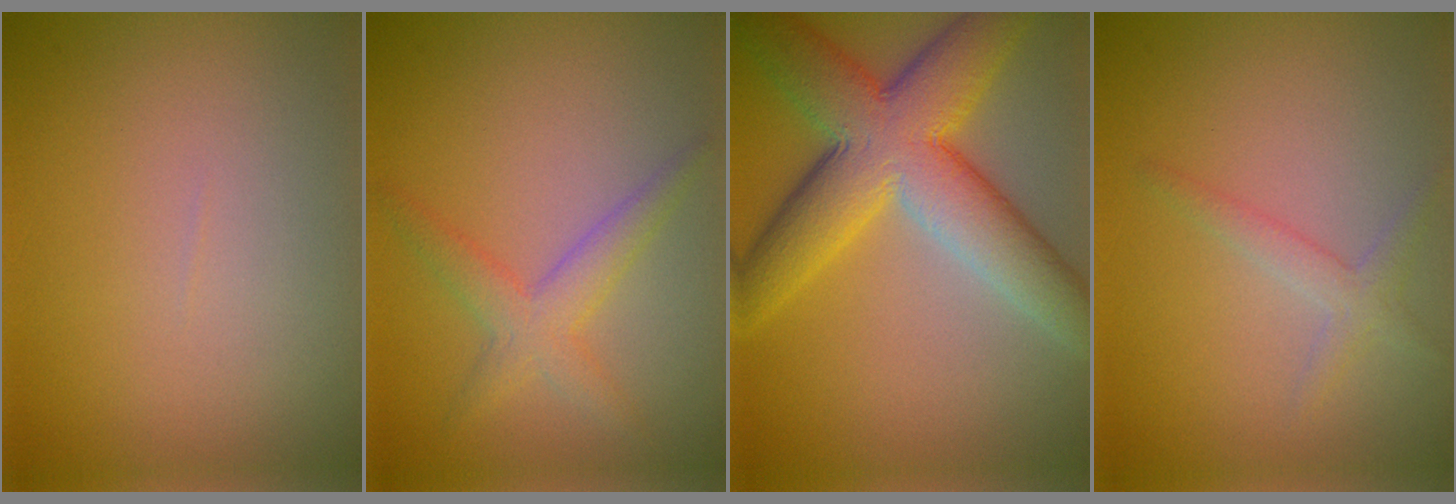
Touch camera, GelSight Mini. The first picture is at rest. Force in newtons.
{"total": 2.9, "press": 2.9, "slide": 0.1}
{"total": 10.3, "press": 10.3, "slide": 0.1}
{"total": 1.8, "press": 1.8, "slide": 0.1}